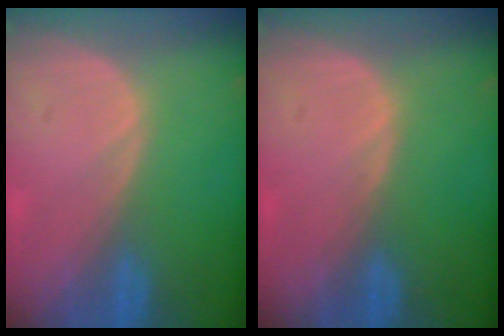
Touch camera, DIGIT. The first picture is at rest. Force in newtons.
{"total": 0.0}